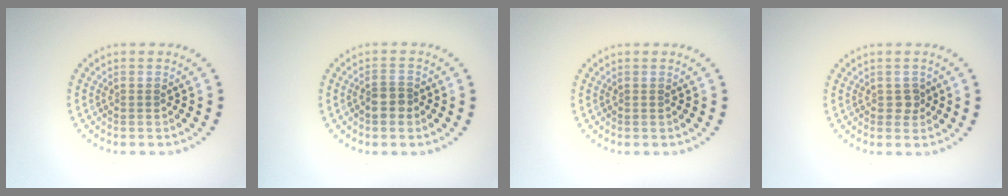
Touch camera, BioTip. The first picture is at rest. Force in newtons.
{"total": 2.0, "press": 1.7, "slide": 1.0}
{"total": 0.0}
{"total": 1.1, "press": 1.0, "slide": 0.5}